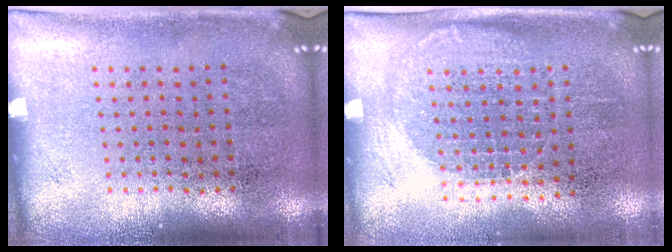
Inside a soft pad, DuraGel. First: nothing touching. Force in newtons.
{"total": 1.2, "press": 1.1, "slide": 0.6}